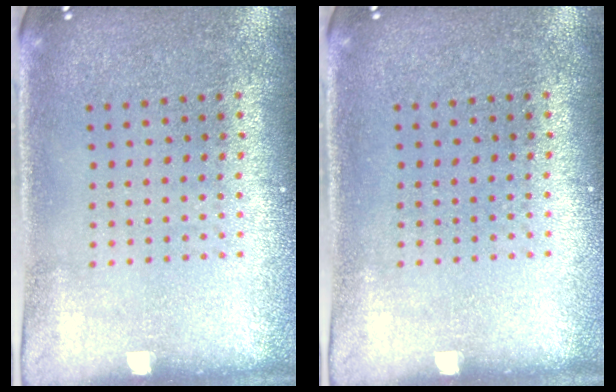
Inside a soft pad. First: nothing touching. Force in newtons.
{"total": 0.0}